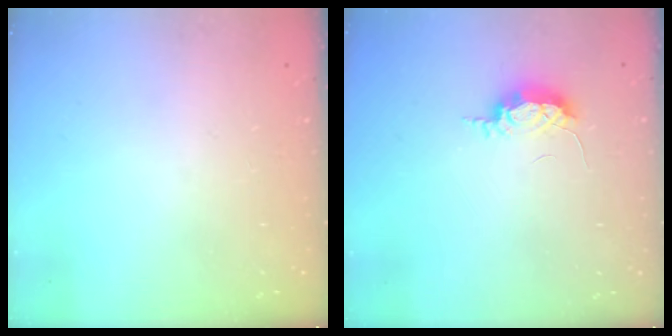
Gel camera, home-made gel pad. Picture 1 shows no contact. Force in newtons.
{"total": 5.9, "press": 5.5, "slide": 2.2}